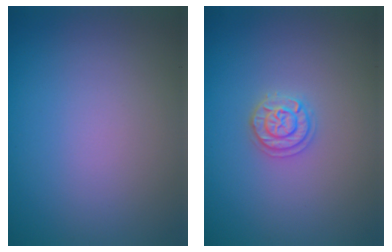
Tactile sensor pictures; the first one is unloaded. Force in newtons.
{"total": 1.9, "press": 1.8, "slide": 0.3}